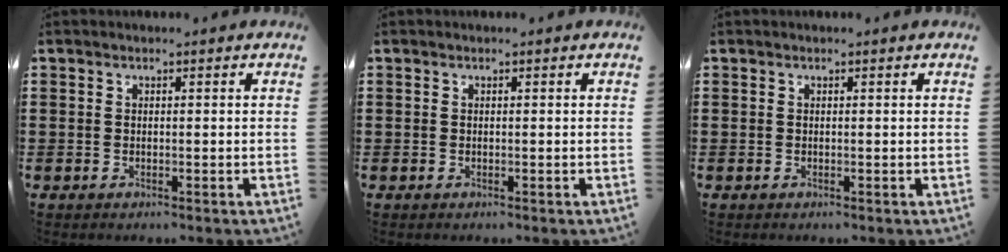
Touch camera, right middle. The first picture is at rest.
{"total": 0.0}
{"total": 0.0}